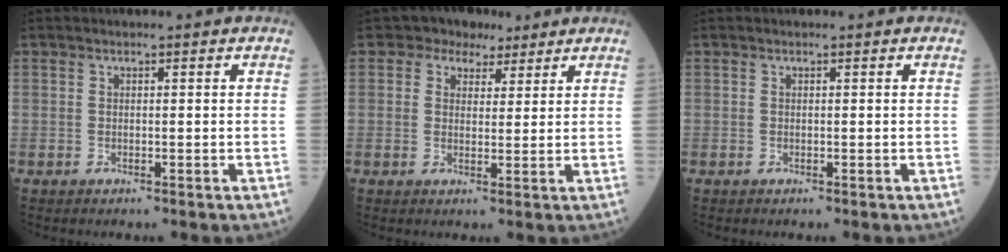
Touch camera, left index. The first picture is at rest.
{"total": 4.3, "force": [3.0, 3.0, 0.5], "torque": [-0.003, 0.014, 0.045]}
{"total": 0.0}